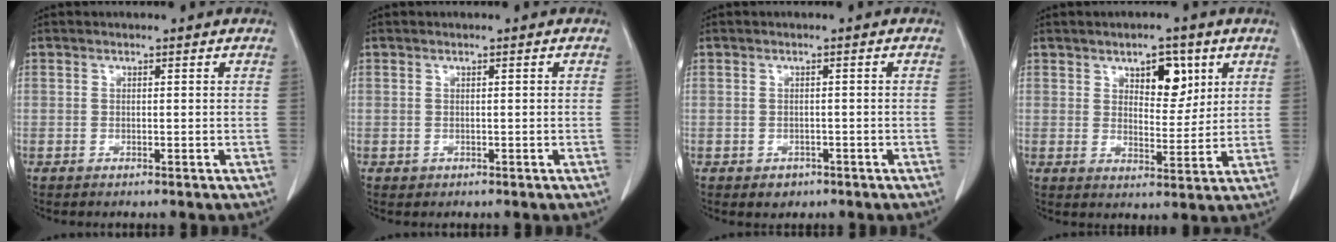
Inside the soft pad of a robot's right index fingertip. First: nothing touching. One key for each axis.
{"total": 0.0}
{"total": 1.8, "fx": -1.1, "fy": 1.3, "fz": 0.6, "tx": -0.006, "ty": 0.002, "tz": -0.006}
{"total": 6.3, "fx": 3.3, "fy": 2.9, "fz": 4.5, "tx": -0.065, "ty": 0.000, "tz": 0.052}